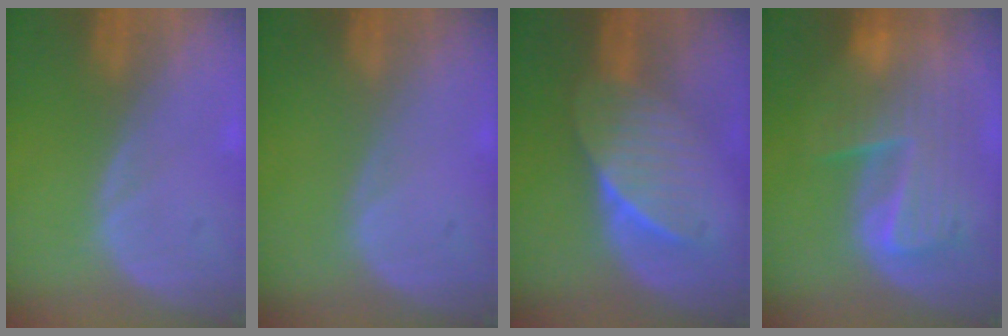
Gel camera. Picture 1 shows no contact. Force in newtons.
{"total": 0.0}
{"total": 7.5, "press": 6.6, "slide": 3.5}
{"total": 10.0, "press": 8.7, "slide": 5.0}